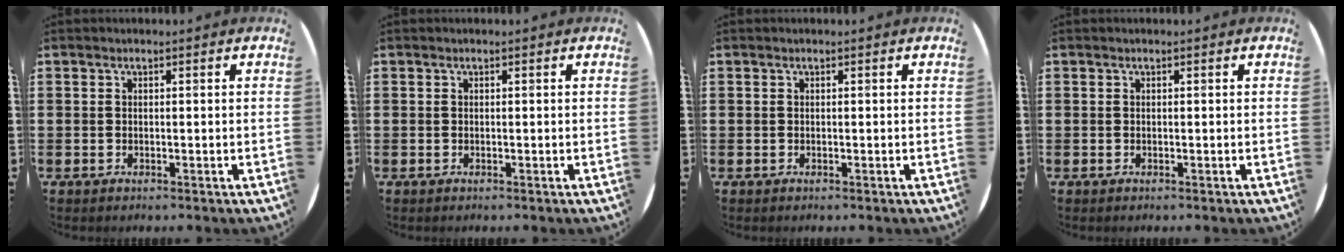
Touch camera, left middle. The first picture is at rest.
{"total": 0.0}
{"total": 0.0}
{"total": 0.0}